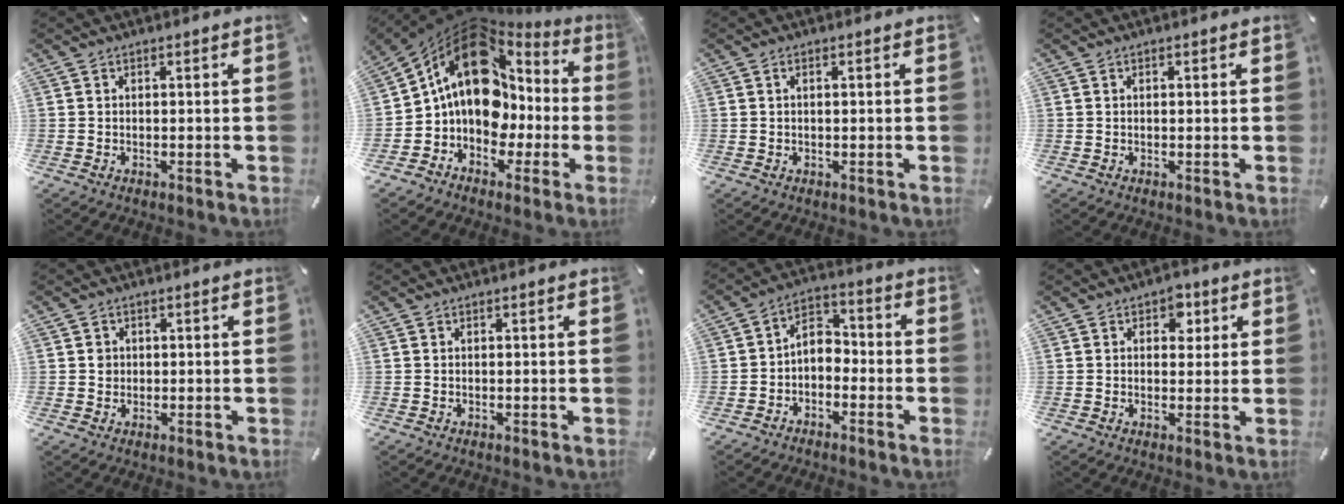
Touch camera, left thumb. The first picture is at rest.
{"total": 18.7, "force": [3.5, 14.3, 11.6], "torque": [-0.191, -0.016, 0.067]}
{"total": 0.9, "force": [0.2, 0.3, 0.8], "torque": [-0.016, 0.003, 0.003]}
{"total": 0.5, "force": [0.1, 0.3, 0.3], "torque": [-0.007, 0.002, 0.002]}
{"total": 1.7, "force": [0.1, 1.6, 0.4], "torque": [0.000, 0.004, -0.004]}
{"total": 0.0}
{"total": 5.1, "force": [-2.5, 3.8, 2.4], "torque": [-0.049, 0.012, -0.050]}
{"total": 4.6, "force": [1.9, 3.4, 2.4], "torque": [-0.013, -0.006, 0.024]}